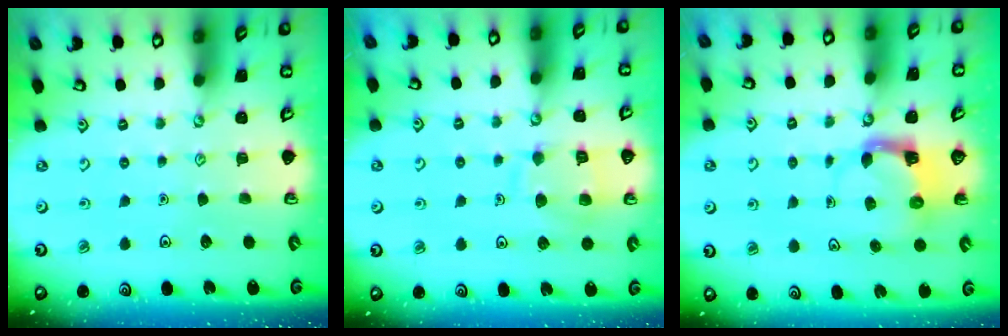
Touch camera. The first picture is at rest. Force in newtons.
{"total": 10.7, "press": 10.6, "slide": 1.1}
{"total": 3.9, "press": 3.9, "slide": 0.7}